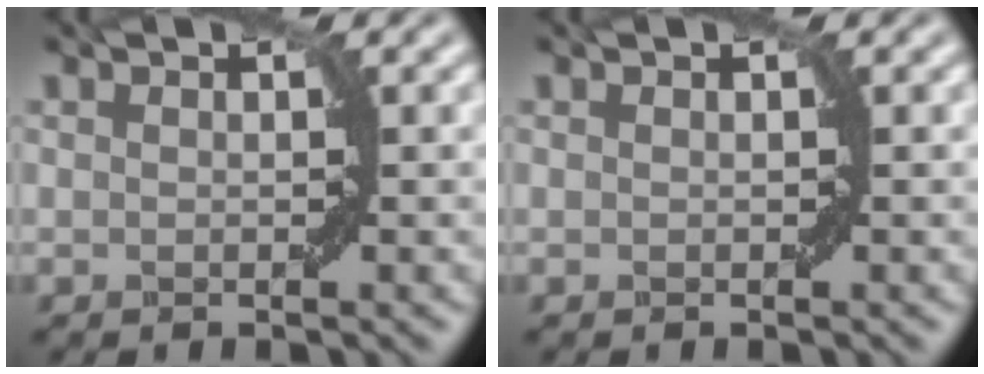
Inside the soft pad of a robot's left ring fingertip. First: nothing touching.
{"total": 0.0}